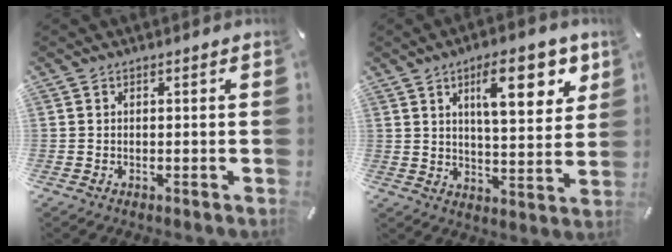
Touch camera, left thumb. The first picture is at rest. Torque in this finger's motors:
{"motor_torque": [2.22, 2.11, 1.28, -1.37, 0.42]}